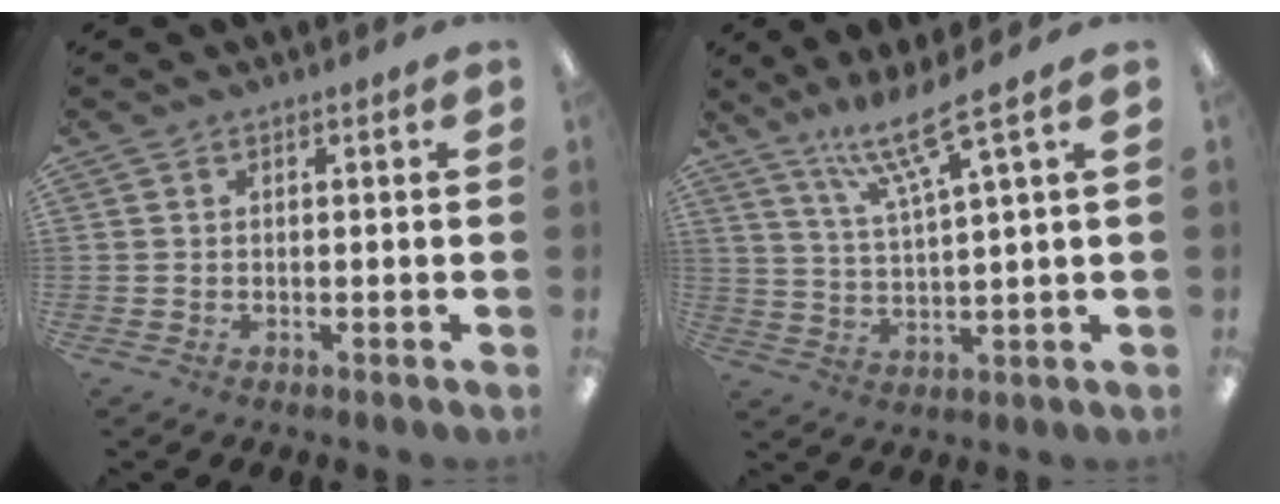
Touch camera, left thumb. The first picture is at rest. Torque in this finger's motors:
{"motor_torque": [0.11, -0.12, -0.21, -0.29, 0.01]}